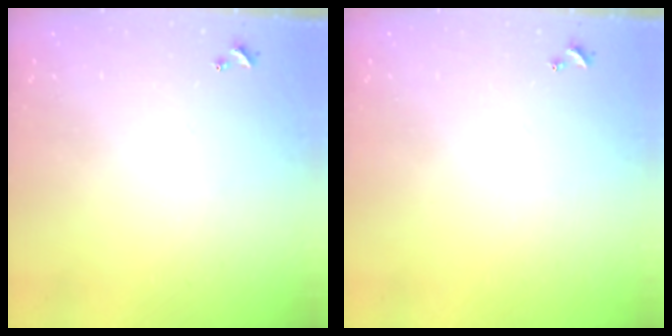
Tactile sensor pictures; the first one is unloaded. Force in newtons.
{"total": 0.0}